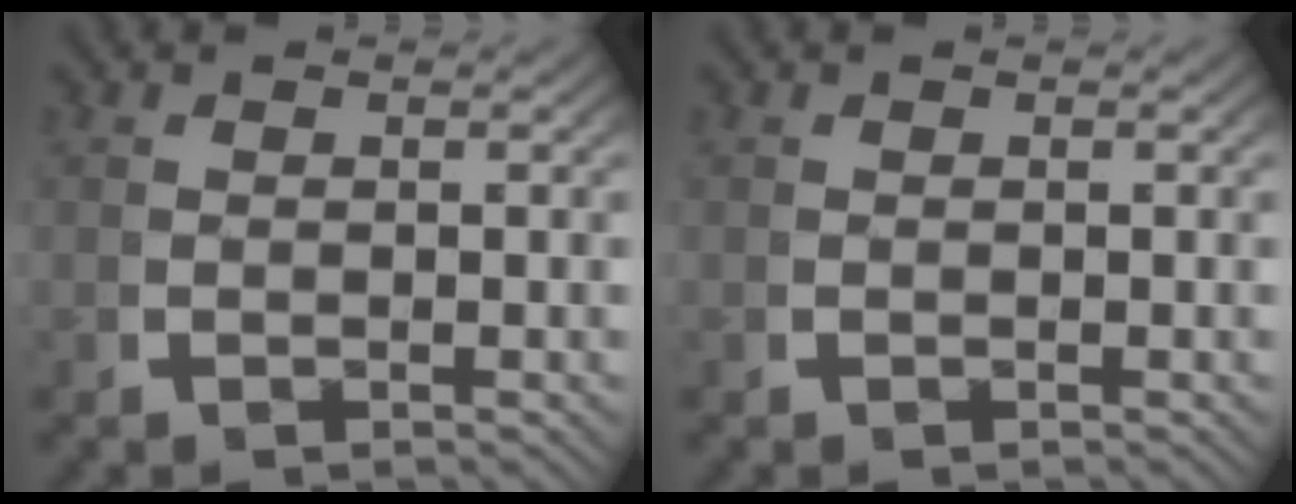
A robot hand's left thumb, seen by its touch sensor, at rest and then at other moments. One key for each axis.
{"total": 1.1, "fx": 0.3, "fy": -0.9, "fz": -0.5, "tx": 0.021, "ty": 0.003, "tz": 0.005}